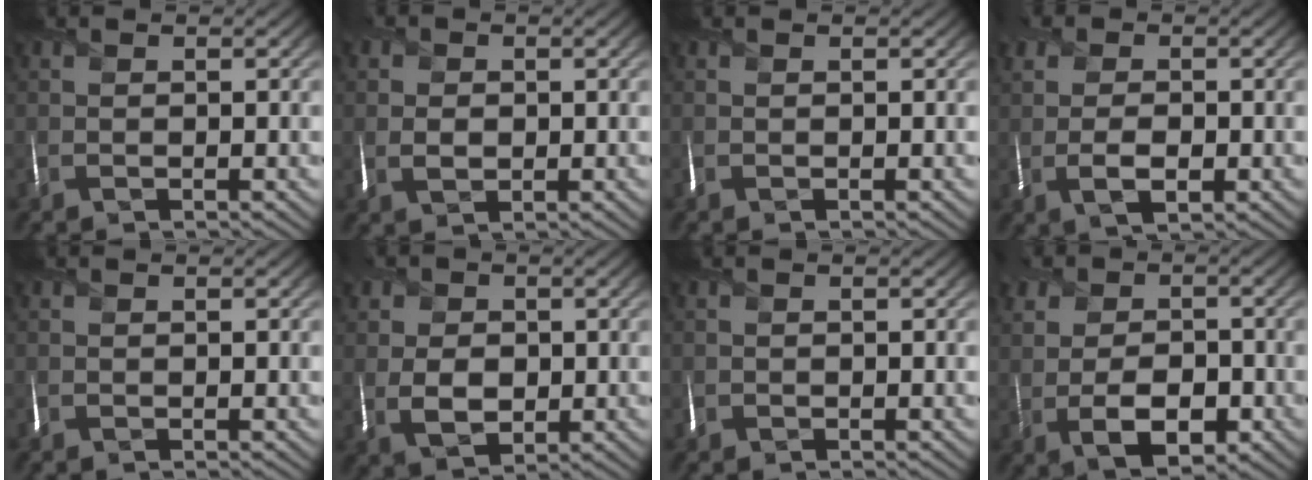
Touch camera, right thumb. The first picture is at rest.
{"total": 2.6, "force": [0.1, 2.2, 1.4], "torque": [-0.031, 0.000, -0.002]}
{"total": 0.0}
{"total": 4.8, "force": [-0.5, 3.3, 3.5], "torque": [-0.062, 0.001, -0.016]}
{"total": 0.0}
{"total": 5.8, "force": [0.3, 4.7, 3.4], "torque": [-0.076, -0.001, -0.001]}
{"total": 0.8, "force": [-0.3, 0.7, -0.1], "torque": [0.005, -0.005, -0.009]}
{"total": 8.1, "force": [-1.4, 5.7, 5.6], "torque": [-0.084, -0.001, -0.035]}